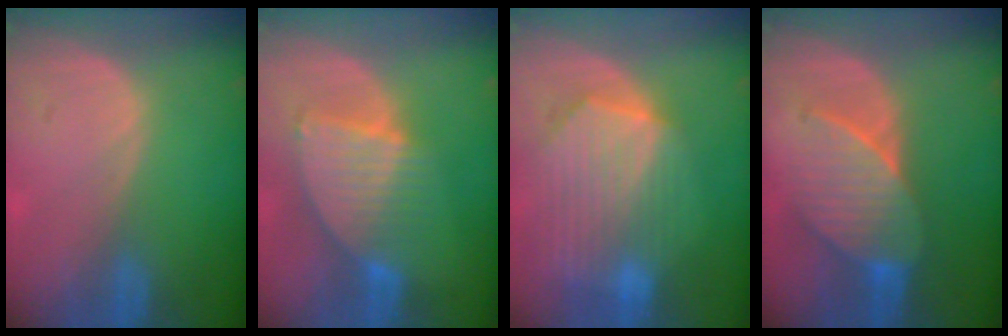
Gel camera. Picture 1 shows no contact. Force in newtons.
{"total": 7.6, "press": 6.9, "slide": 3.3}
{"total": 10.3, "press": 9.0, "slide": 5.2}
{"total": 7.5, "press": 7.4, "slide": 0.5}